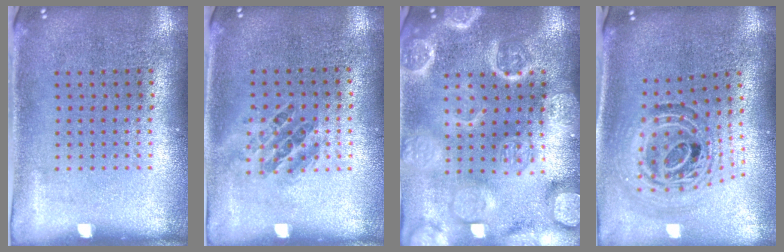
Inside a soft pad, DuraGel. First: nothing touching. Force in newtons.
{"total": 0.9, "press": 0.7, "slide": 0.4}
{"total": 6.3, "press": 6.2, "slide": 0.7}
{"total": 1.5, "press": 1.2, "slide": 0.8}